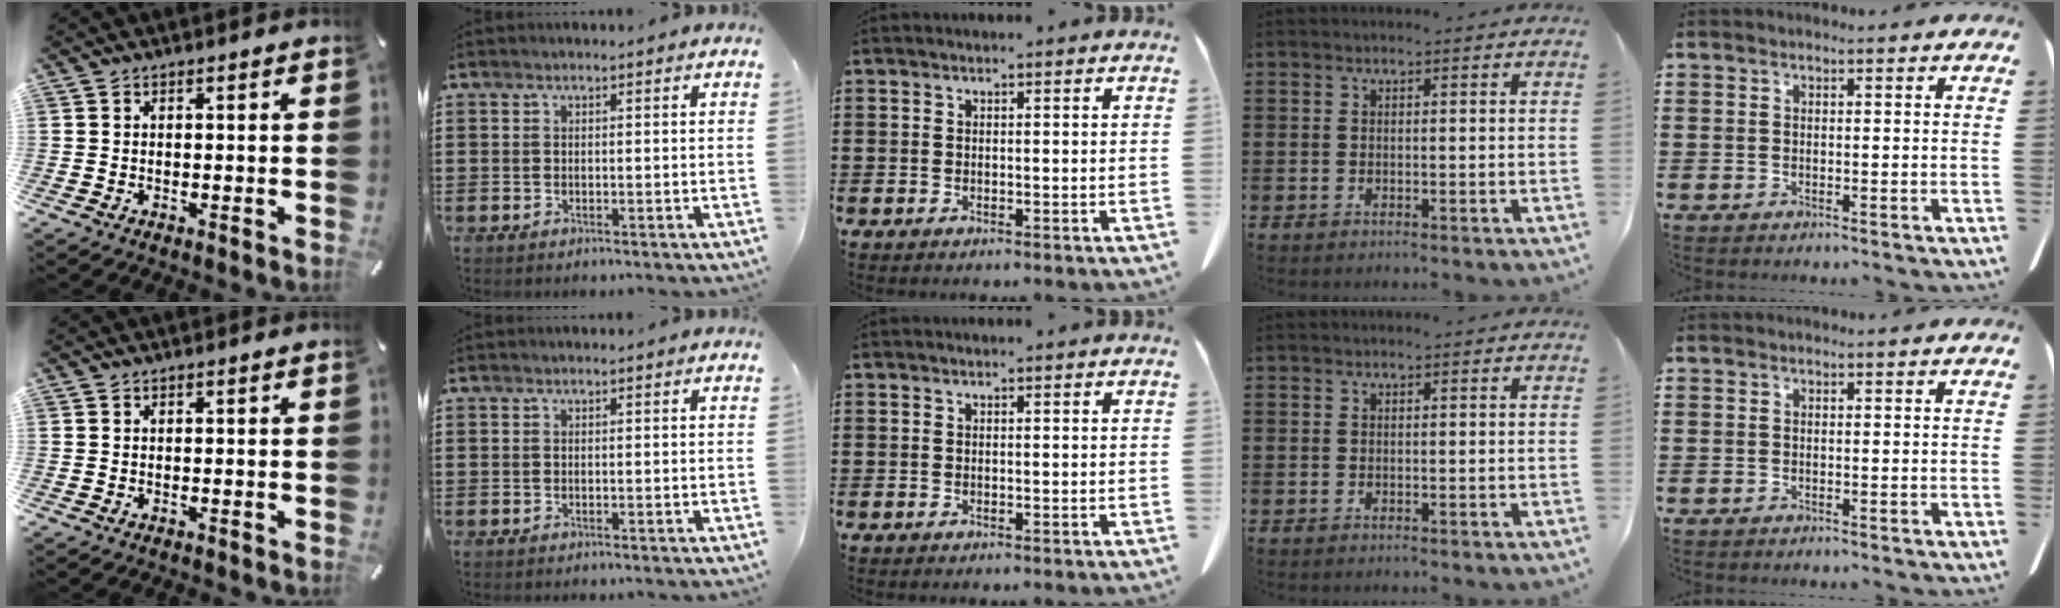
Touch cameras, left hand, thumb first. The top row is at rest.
{}